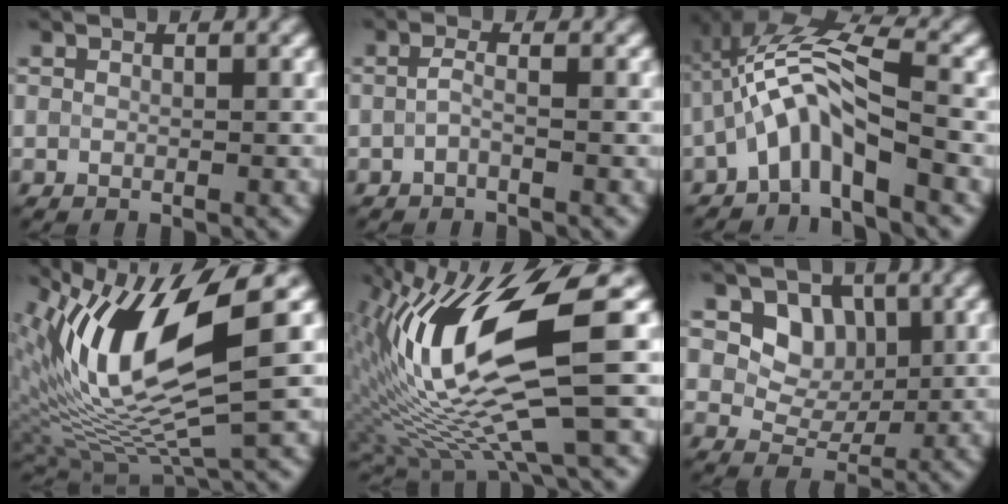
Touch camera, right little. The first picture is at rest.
{"total": 1.0, "force": [-0.5, 0.0, 0.8], "torque": [-0.024, 0.002, -0.012]}
{"total": 5.8, "force": [-2.4, 1.4, 5.1], "torque": [-0.096, 0.018, -0.054]}
{"total": 12.2, "force": [4.3, 3.4, 10.8], "torque": [-0.221, 0.003, 0.087]}
{"total": 14.6, "force": [1.2, 3.7, 14.1], "torque": [-0.268, -0.004, 0.032]}
{"total": 4.1, "force": [1.5, 3.3, 2.1], "torque": [-0.036, -0.004, 0.021]}